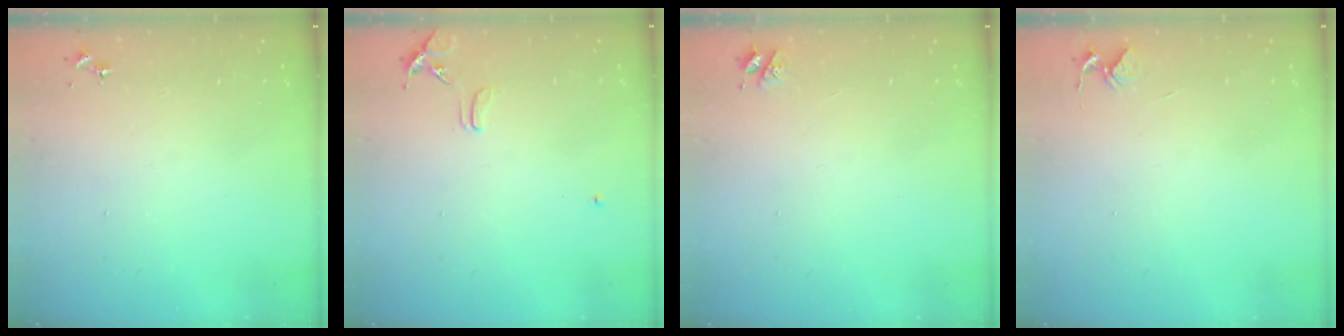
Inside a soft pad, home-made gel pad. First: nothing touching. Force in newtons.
{"total": 8.3, "press": 8.3, "slide": 0.7}
{"total": 3.8, "press": 3.8, "slide": 0.5}
{"total": 3.9, "press": 3.9, "slide": 0.3}